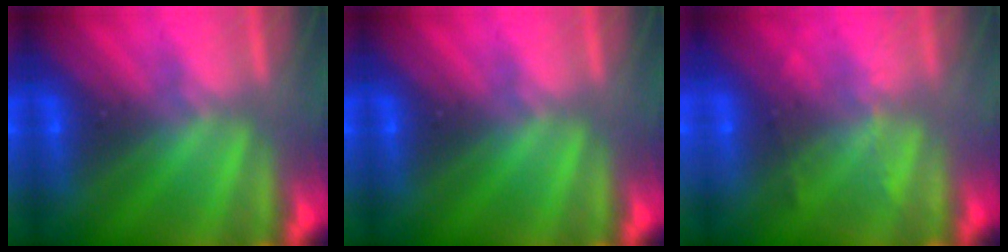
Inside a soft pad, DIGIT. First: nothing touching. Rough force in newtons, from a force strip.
{"total": 0.0}
{"total": 2.3}